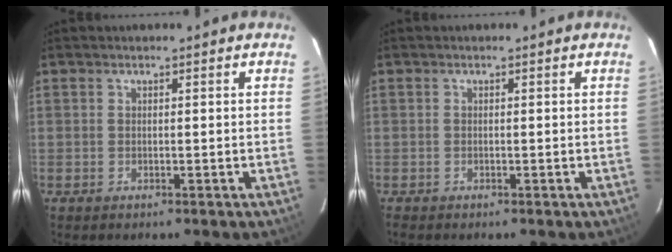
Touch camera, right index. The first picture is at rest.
{"total": 0.0}